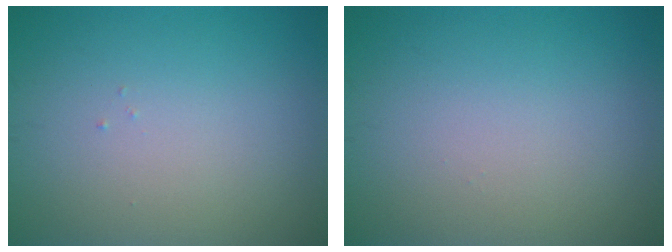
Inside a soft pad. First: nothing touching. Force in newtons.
{"total": 0.0}